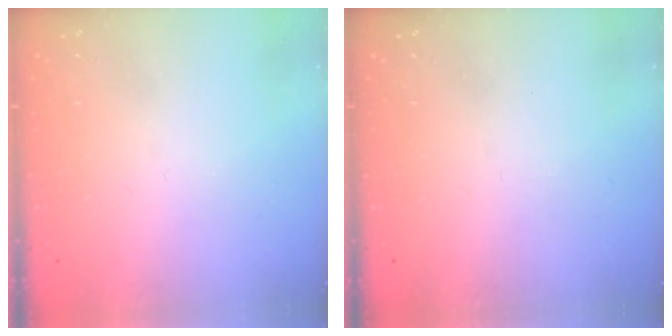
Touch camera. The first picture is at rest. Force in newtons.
{"total": 0.0}